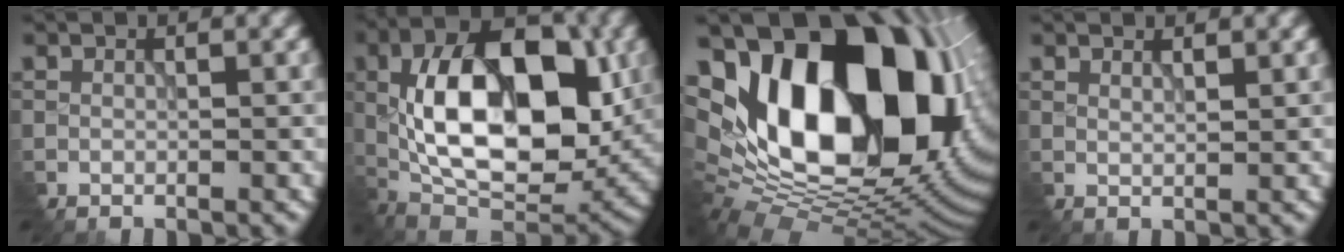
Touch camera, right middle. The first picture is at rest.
{"total": 14.4, "force": [0.2, 7.8, 12.1], "torque": [-0.188, 0.004, -0.003]}
{"total": 19.7, "force": [3.6, 12.3, 15.0], "torque": [-0.253, 0.006, 0.074]}
{"total": 1.0, "force": [0.9, 0.0, 0.4], "torque": [-0.013, -0.003, 0.014]}